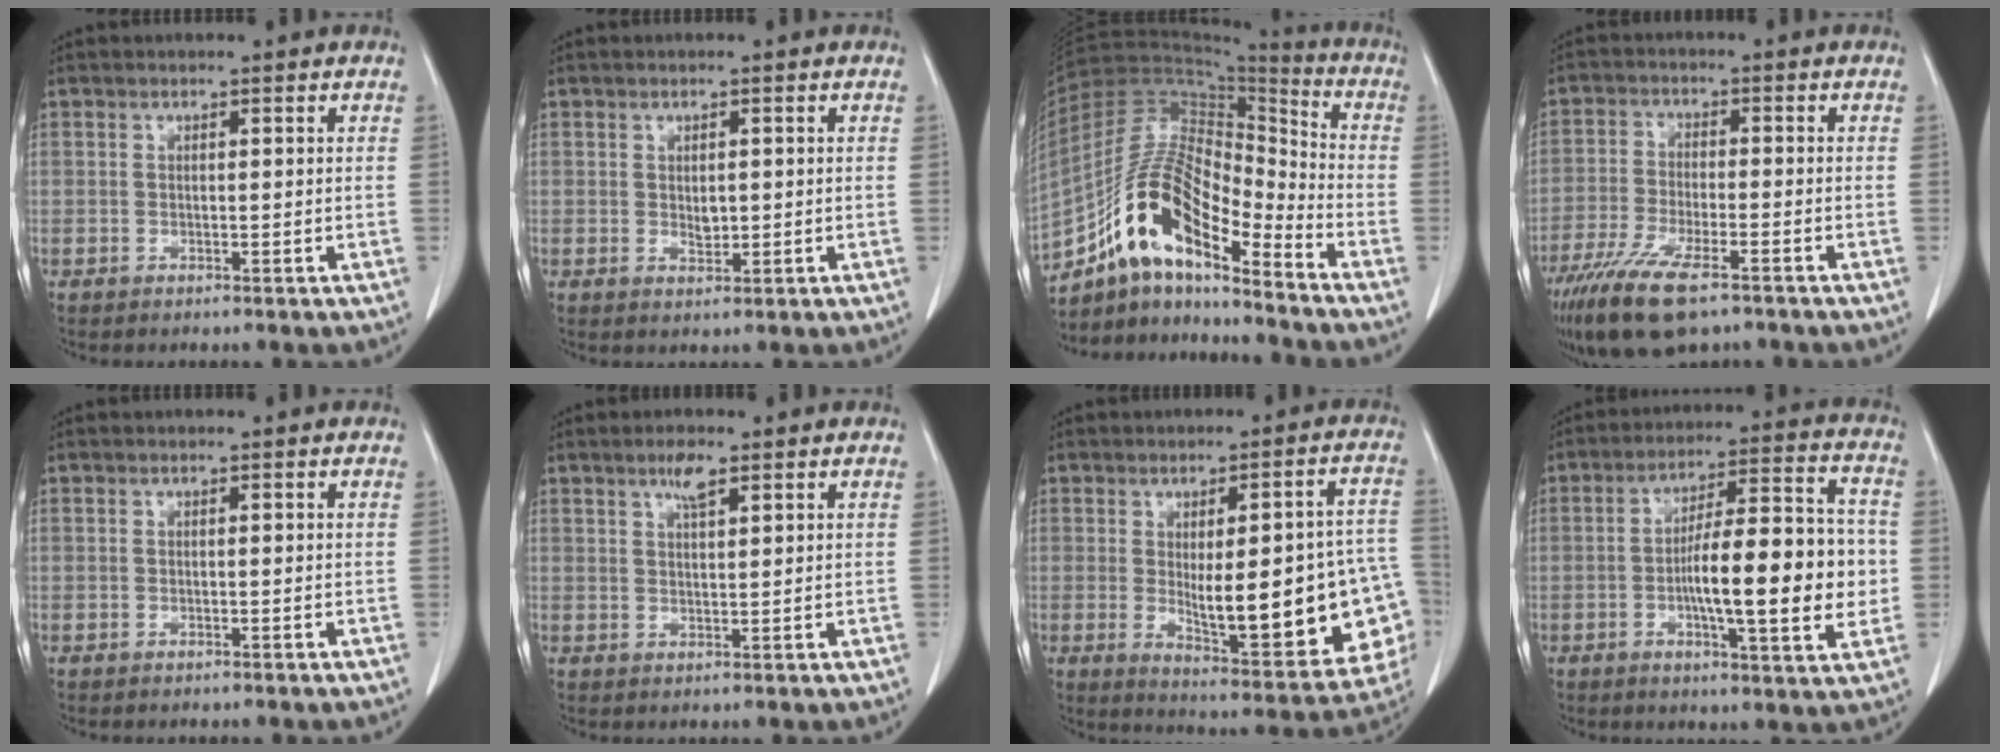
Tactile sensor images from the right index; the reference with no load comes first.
{"total": 1.9, "force": [0.2, 1.1, 1.5], "torque": [-0.024, -0.003, 0.009]}
{"total": 14.7, "force": [-10.4, 4.0, 9.6], "torque": [-0.185, 0.036, -0.185]}
{"total": 11.6, "force": [-7.9, 3.0, 7.9], "torque": [-0.146, -0.024, -0.135]}
{"total": 0.0}
{"total": 3.1, "force": [2.0, 0.7, 2.3], "torque": [-0.042, 0.003, 0.037]}
{"total": 22.7, "force": [-2.8, 5.9, 21.7], "torque": [-0.212, 0.015, -0.006]}
{"total": 16.3, "force": [-1.9, 3.1, 15.9], "torque": [-0.245, 0.018, -0.029]}